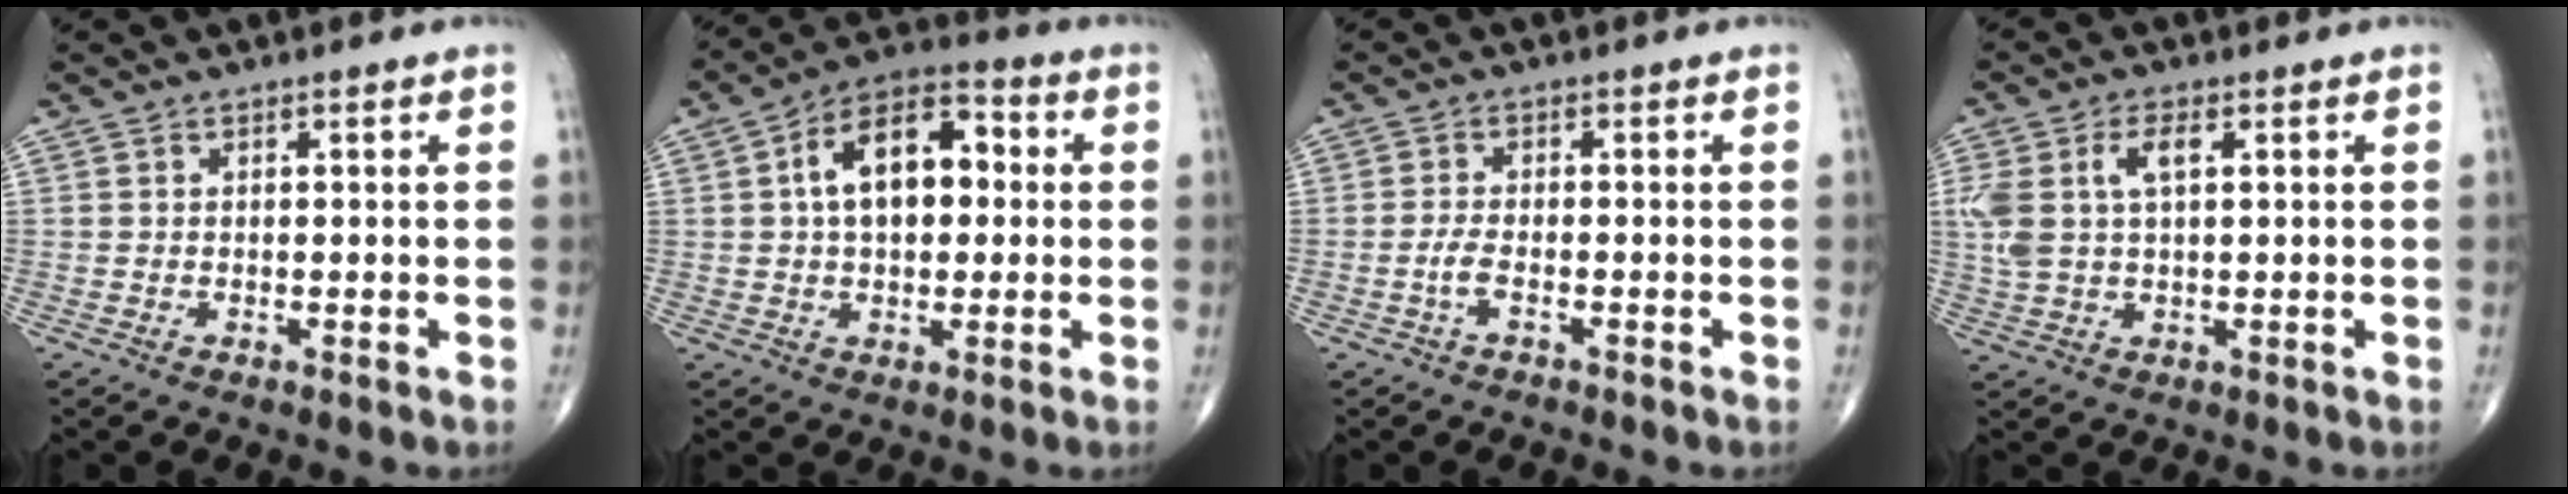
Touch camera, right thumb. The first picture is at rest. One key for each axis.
{"total": 13.5, "fx": 1.7, "fy": 8.1, "fz": 10.7, "tx": -0.155, "ty": 0.028, "tz": 0.017}
{"total": 2.4, "fx": -1.1, "fy": 0.9, "fz": 2.0, "tx": -0.047, "ty": 0.010, "tz": -0.022}
{"total": 7.8, "fx": 2.0, "fy": 3.9, "fz": 6.5, "tx": -0.157, "ty": 0.015, "tz": 0.042}